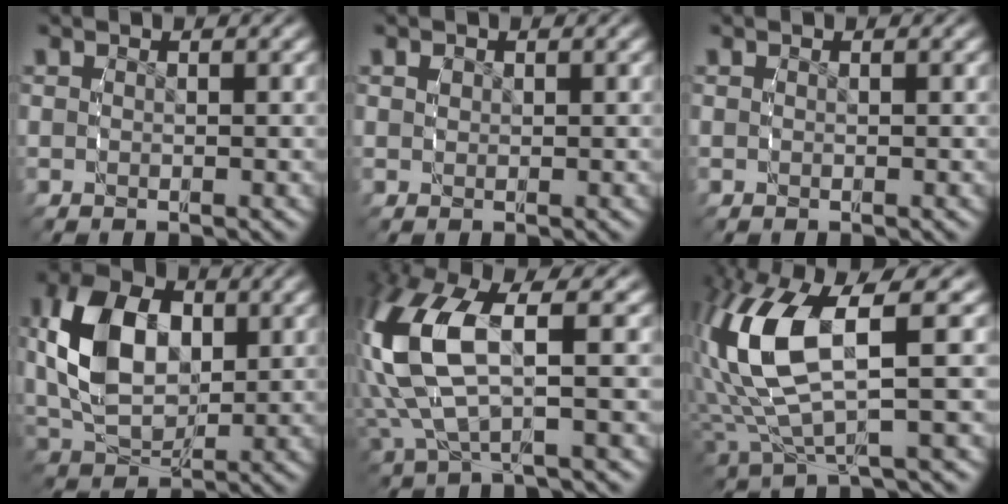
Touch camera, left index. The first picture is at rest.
{"total": 0.0}
{"total": 0.0}
{"total": 9.4, "force": [1.2, 6.4, 6.8], "torque": [-0.147, -0.013, 0.031]}
{"total": 8.6, "force": [0.7, 4.4, 7.4], "torque": [-0.205, -0.016, 0.035]}
{"total": 9.2, "force": [1.4, 4.3, 8.0], "torque": [-0.200, -0.008, 0.042]}